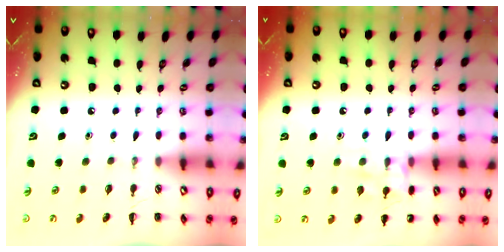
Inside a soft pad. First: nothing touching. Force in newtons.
{"total": 10.4, "press": 10.3, "slide": 0.5}